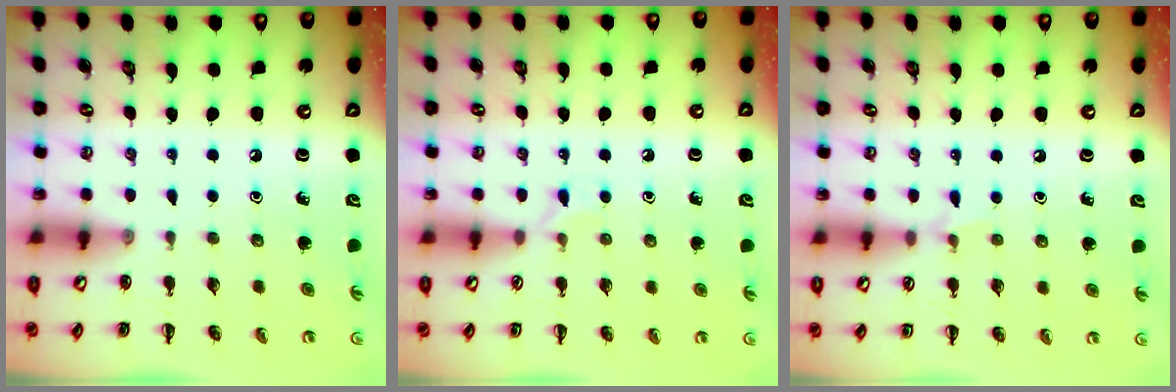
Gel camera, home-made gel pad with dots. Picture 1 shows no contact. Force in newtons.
{"total": 4.9, "press": 4.6, "slide": 1.8}
{"total": 4.6, "press": 4.5, "slide": 1.1}